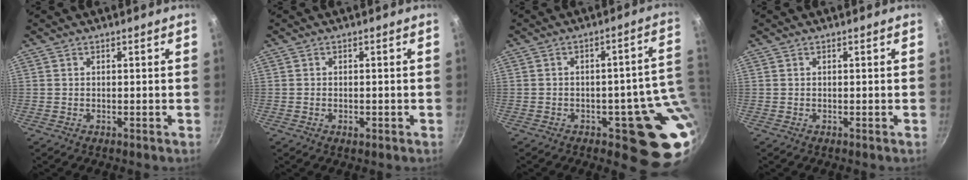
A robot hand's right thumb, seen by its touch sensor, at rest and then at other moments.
{"total": 1.4, "force": [-0.5, 0.8, 1.0], "torque": [-0.014, 0.002, -0.010]}
{"total": 14.1, "force": [-2.1, 7.0, 12.0], "torque": [-0.060, 0.016, -0.024]}
{"total": 0.0}